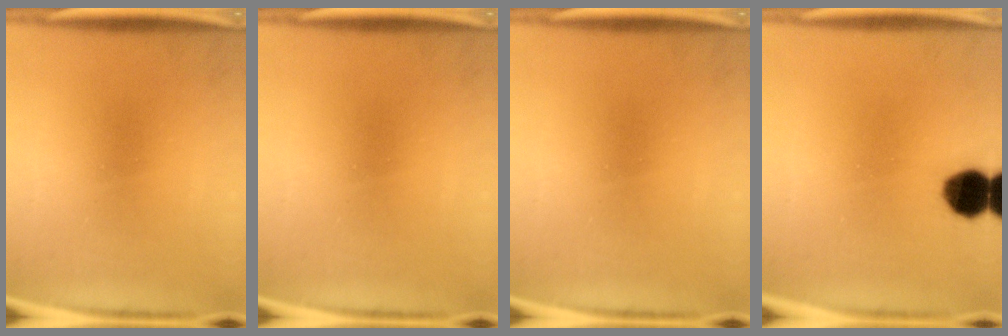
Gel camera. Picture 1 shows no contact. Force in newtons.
{"total": 0.0}
{"total": 0.0}
{"total": 8.6}